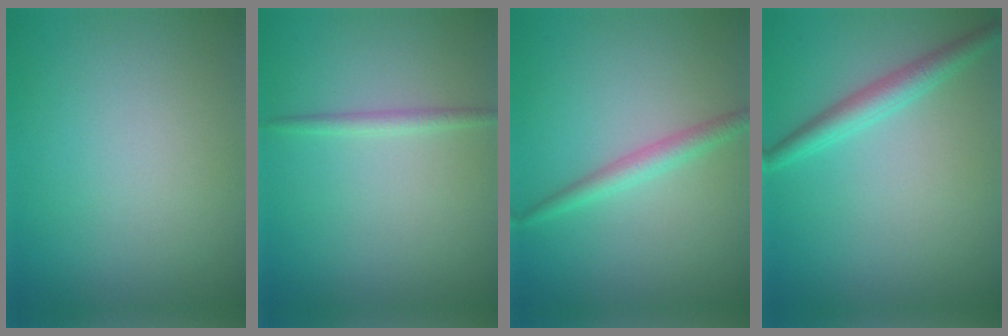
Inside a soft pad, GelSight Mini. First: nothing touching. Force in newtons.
{"total": 1.2, "press": 1.2, "slide": 0.0}
{"total": 2.1, "press": 2.1, "slide": 0.0}
{"total": 2.7, "press": 2.7, "slide": 0.1}